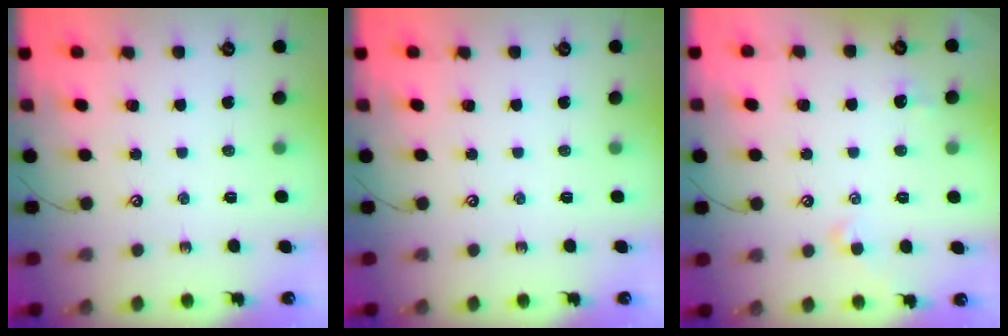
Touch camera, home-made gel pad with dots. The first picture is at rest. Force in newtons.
{"total": 0.0}
{"total": 2.4, "press": 2.4, "slide": 0.5}